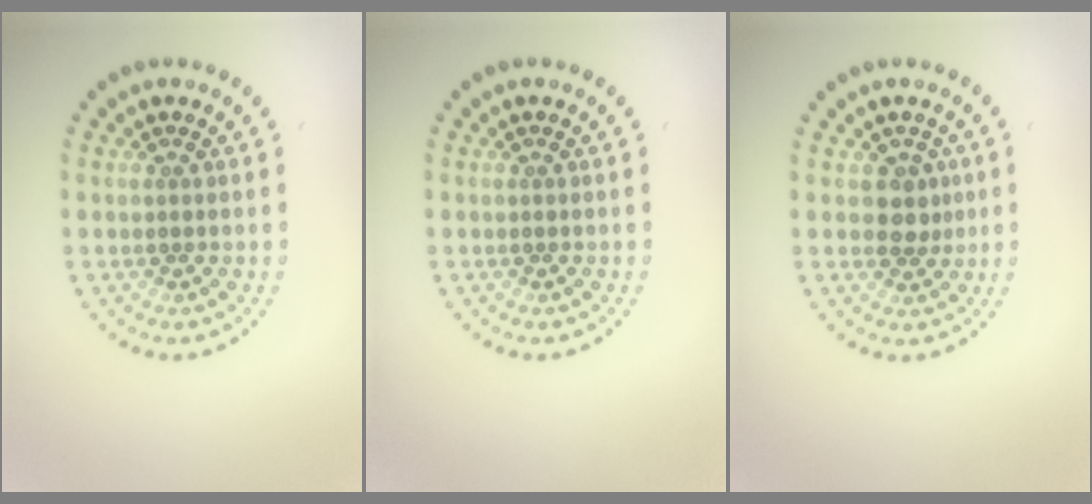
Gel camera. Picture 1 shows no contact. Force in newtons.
{"total": 0.0}
{"total": 2.0, "press": 1.8, "slide": 0.8}